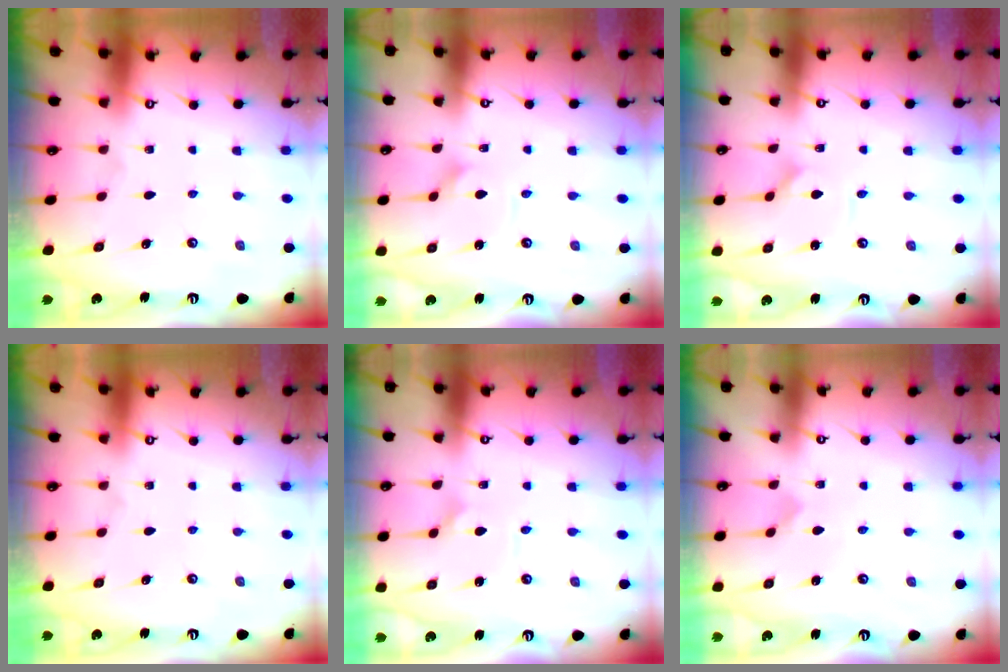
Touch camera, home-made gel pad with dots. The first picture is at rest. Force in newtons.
{"total": 1.7, "press": 1.7, "slide": 0.0}
{"total": 2.9, "press": 2.9, "slide": 0.3}
{"total": 0.0}
{"total": 2.4, "press": 2.4, "slide": 0.2}
{"total": 2.3, "press": 2.3, "slide": 0.2}